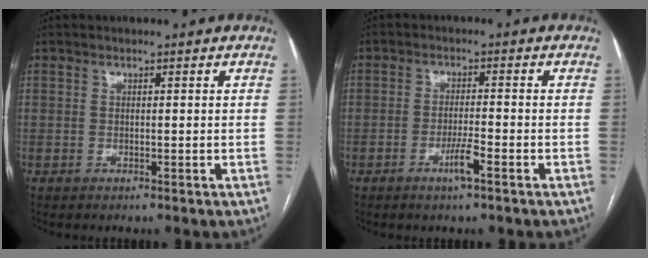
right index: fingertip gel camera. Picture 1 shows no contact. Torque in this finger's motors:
{"motor_torque": [0.85, -0.20, 0.30, 0.08]}